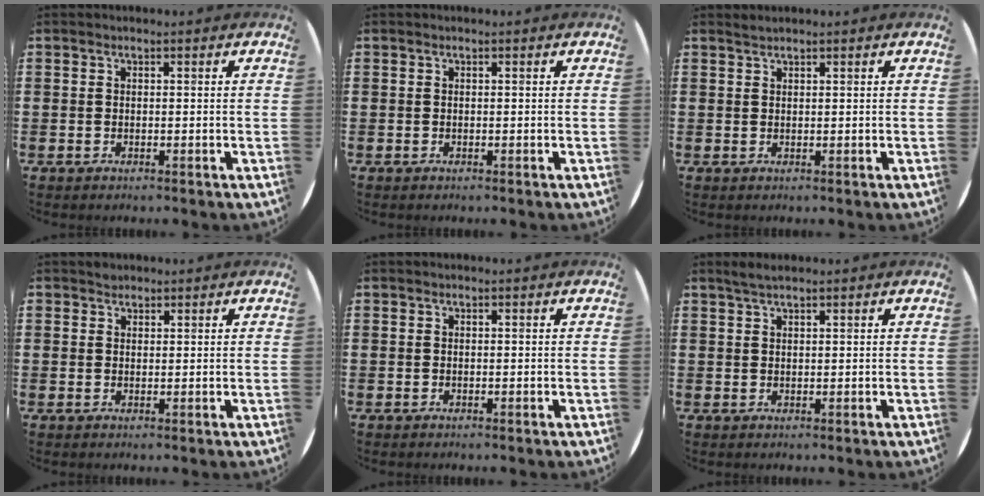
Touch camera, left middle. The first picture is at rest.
{"total": 0.0}
{"total": 0.7, "force": [0.7, -0.1, 0.1], "torque": [-0.001, -0.001, 0.013]}
{"total": 1.0, "force": [0.9, 0.4, -0.1], "torque": [0.000, 0.002, 0.018]}
{"total": 0.0}
{"total": 1.5, "force": [1.3, 0.1, 0.8], "torque": [-0.018, 0.002, 0.023]}